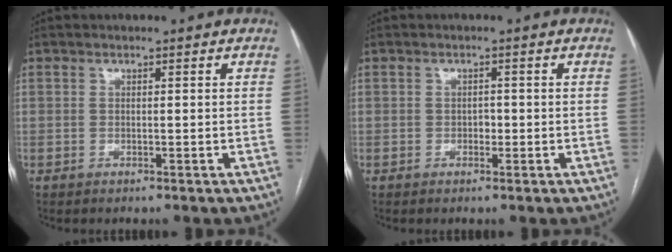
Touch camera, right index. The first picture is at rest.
{"total": 1.1, "force": [-0.3, 0.8, 0.7], "torque": [-0.010, 0.003, -0.005]}